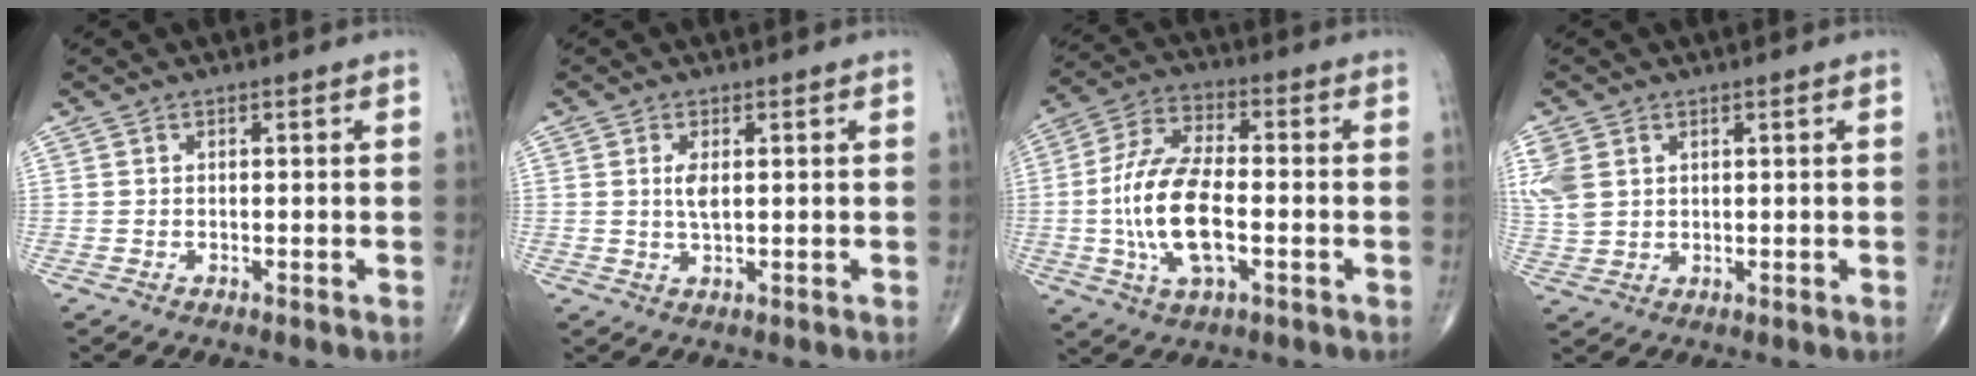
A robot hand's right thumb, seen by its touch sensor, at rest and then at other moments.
{"total": 2.8, "force": [0.5, 1.0, 2.5], "torque": [-0.046, -0.005, 0.011]}
{"total": 15.1, "force": [-2.3, 6.8, 13.2], "torque": [-0.267, 0.017, -0.044]}
{"total": 7.4, "force": [2.3, 5.5, 4.3], "torque": [-0.102, 0.001, 0.056]}